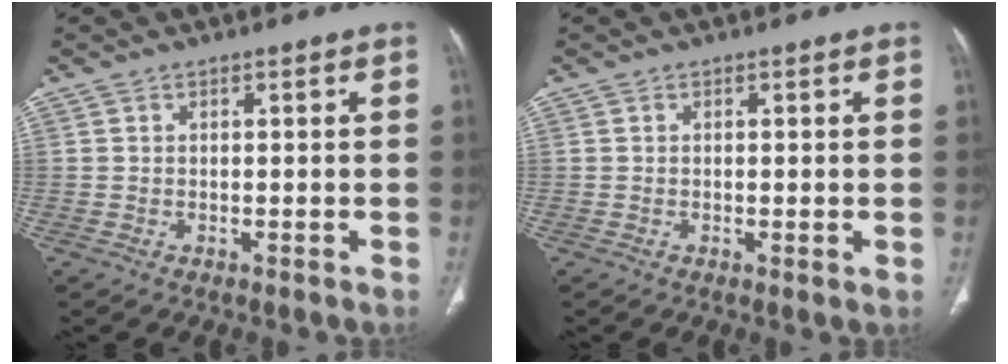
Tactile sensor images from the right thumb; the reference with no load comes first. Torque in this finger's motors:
{"motor_torque": [-0.33, 0.06, -0.50, -0.06, -0.06]}